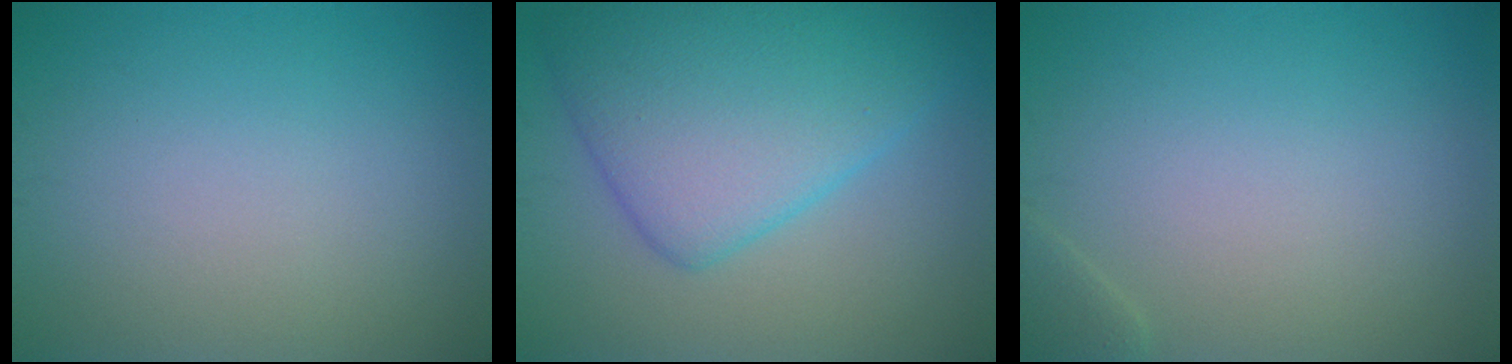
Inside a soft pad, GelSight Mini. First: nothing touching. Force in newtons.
{"total": 8.5, "press": 8.5, "slide": 0.2}
{"total": 1.1, "press": 1.1, "slide": 0.1}